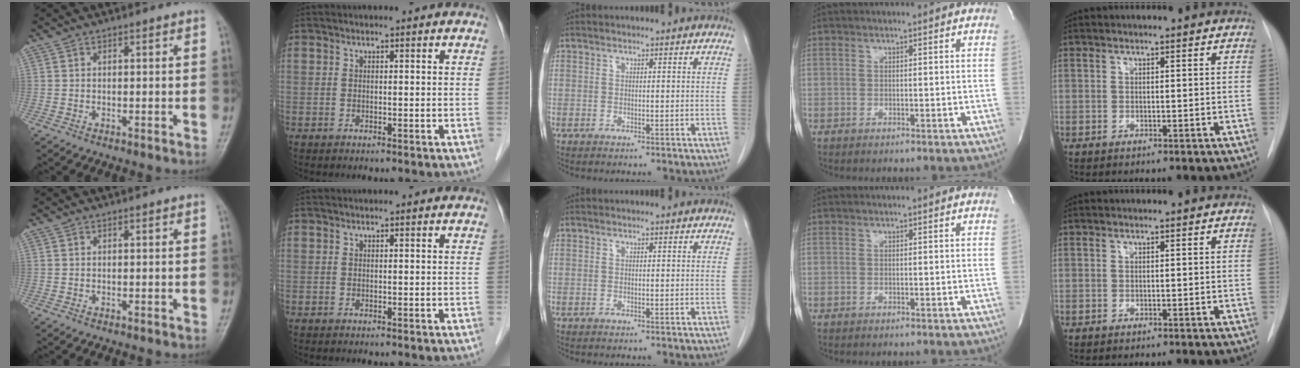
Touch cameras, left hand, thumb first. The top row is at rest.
{}